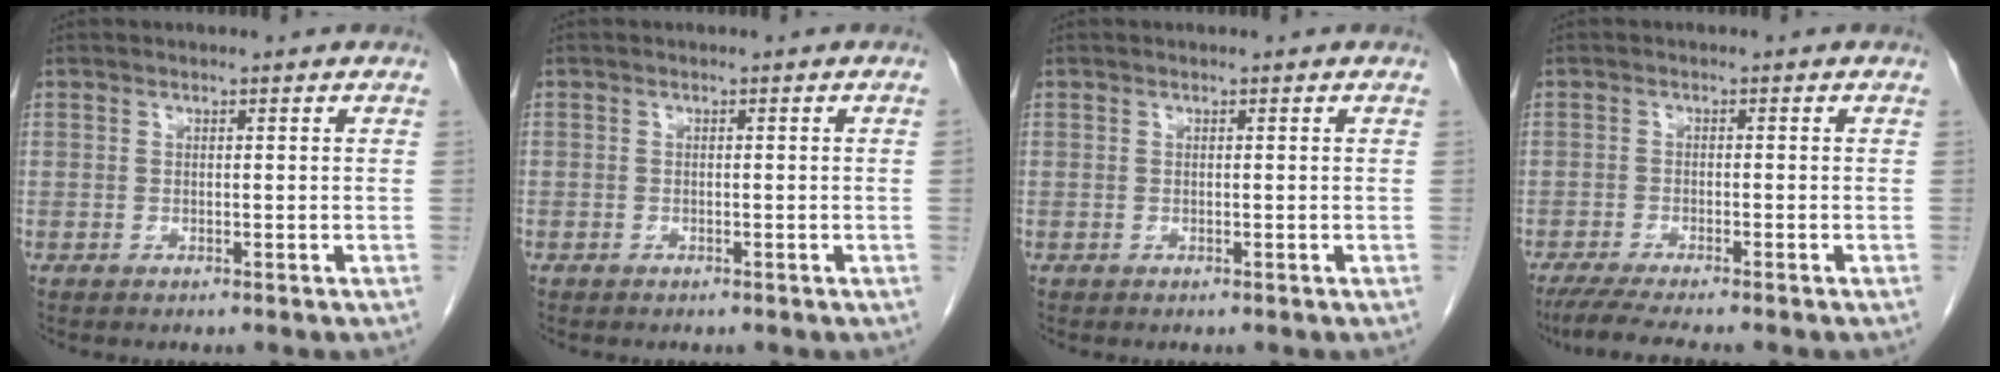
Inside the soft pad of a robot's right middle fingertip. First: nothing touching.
{"total": 0.0}
{"total": 0.0}
{"total": 6.2, "force": [-5.2, -0.1, 3.4], "torque": [-0.055, -0.020, -0.087]}